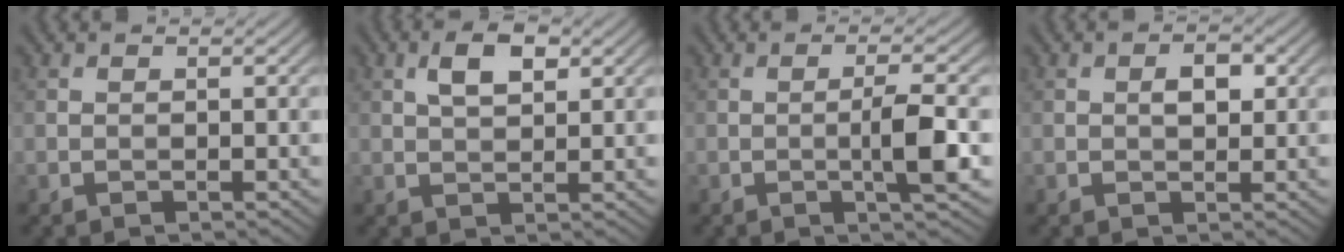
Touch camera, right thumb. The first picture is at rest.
{"total": 4.1, "force": [1.7, 1.9, 3.2], "torque": [-0.063, 0.005, 0.031]}
{"total": 4.6, "force": [-0.7, 0.4, 4.5], "torque": [-0.078, 0.005, -0.017]}
{"total": 2.6, "force": [0.6, 1.5, 2.1], "torque": [-0.030, 0.000, 0.008]}